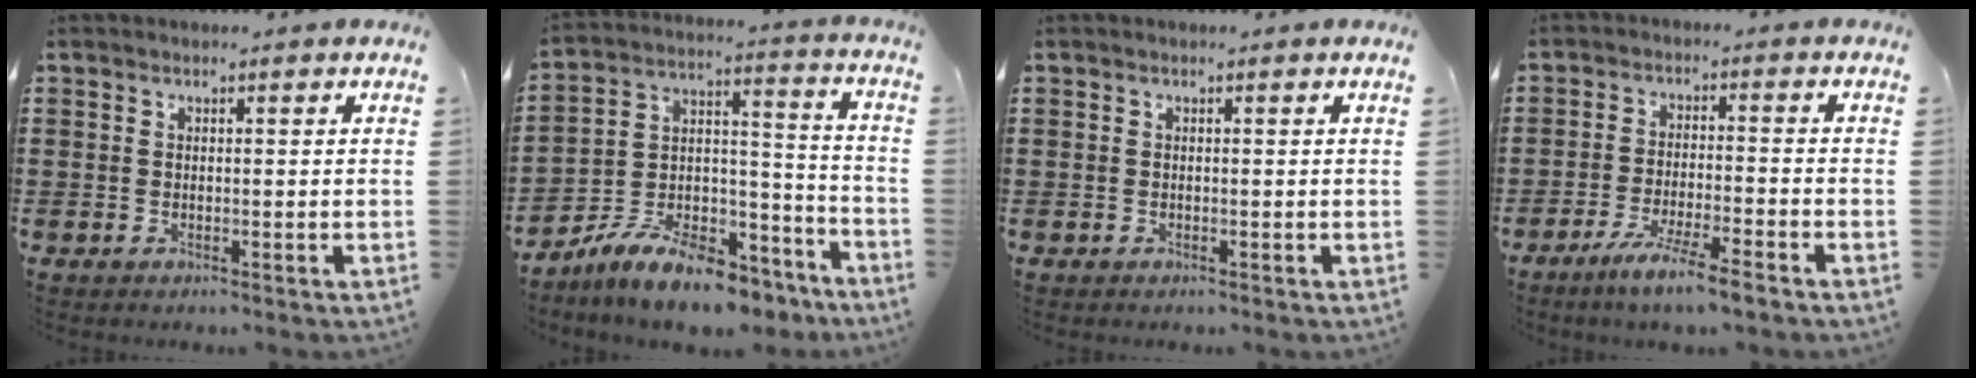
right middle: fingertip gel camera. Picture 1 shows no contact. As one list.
[{"total": 10.0, "force": [-8.8, 2.4, 4.2], "torque": [-0.084, 0.024, -0.173]}, {"total": 0.0}, {"total": 5.7, "force": [-4.5, -0.2, 3.4], "torque": [-0.067, -0.014, -0.081]}]